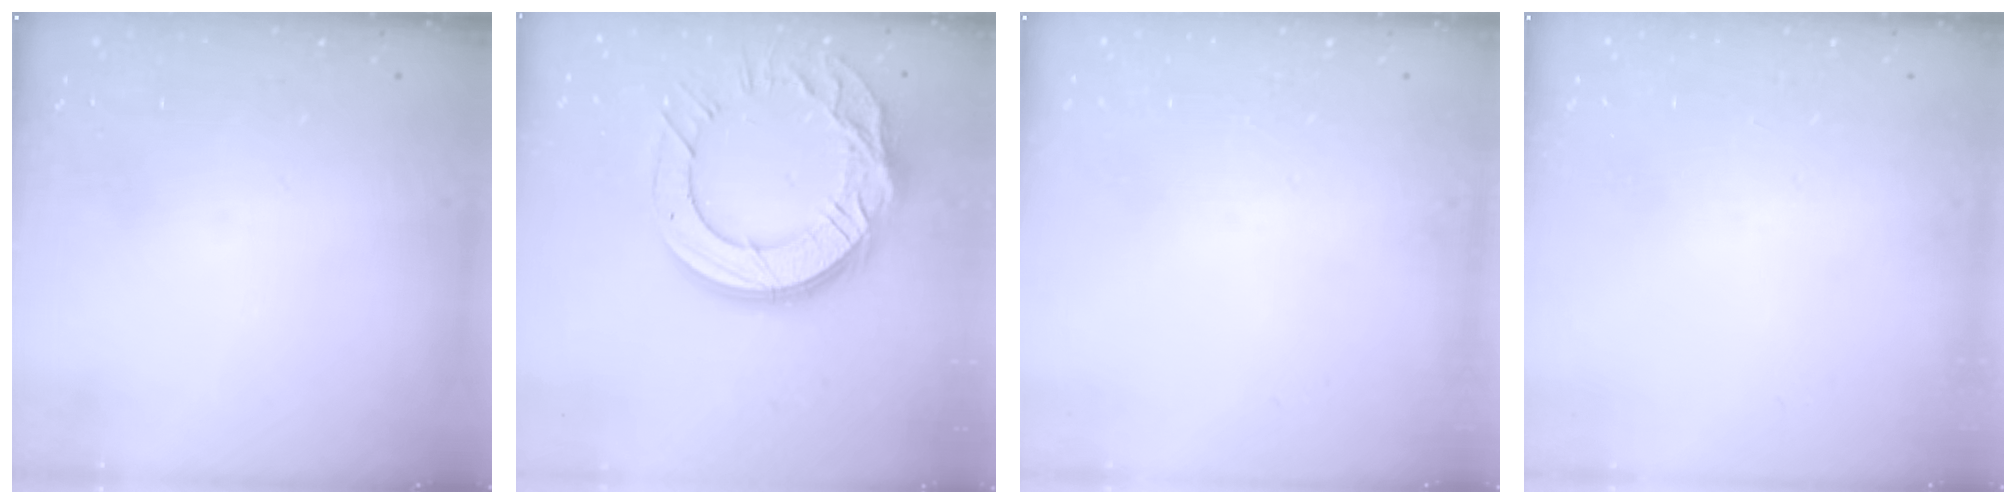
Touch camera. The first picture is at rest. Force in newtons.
{"total": 20.4, "press": 20.3, "slide": 2.0}
{"total": 0.0}
{"total": 0.0}